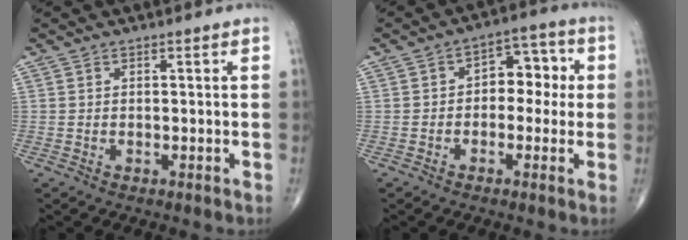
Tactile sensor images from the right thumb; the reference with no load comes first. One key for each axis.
{"total": 7.7, "fx": 0.2, "fy": 5.2, "fz": 5.7, "tx": -0.037, "ty": 0.030, "tz": -0.007}